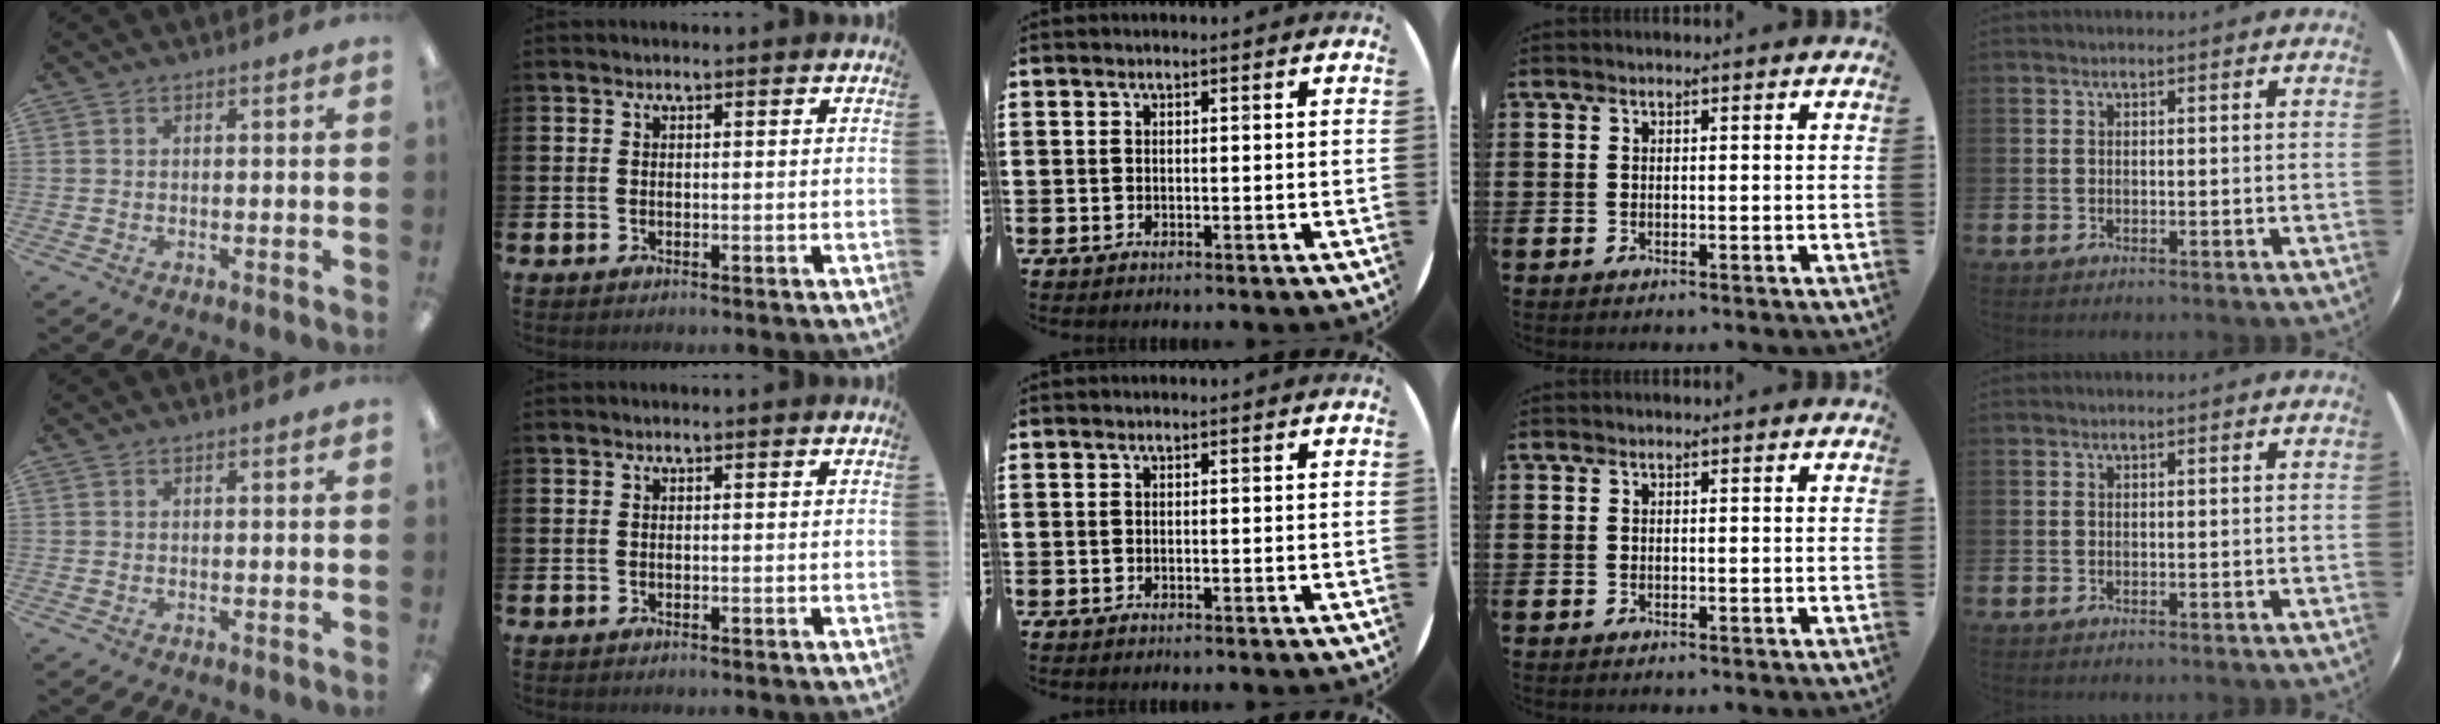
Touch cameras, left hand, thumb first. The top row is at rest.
{}